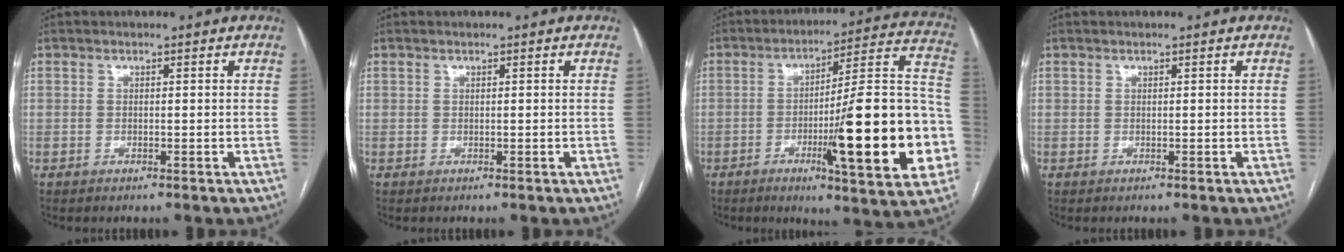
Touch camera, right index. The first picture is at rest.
{"total": 0.0}
{"total": 23.6, "force": [-6.0, 2.5, 22.7], "torque": [-0.263, 0.008, -0.084]}
{"total": 0.0}